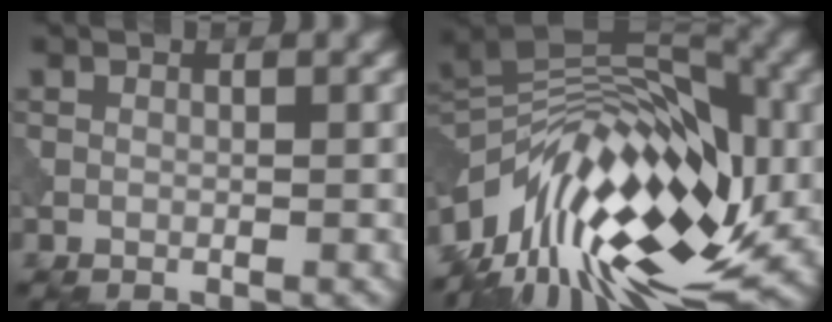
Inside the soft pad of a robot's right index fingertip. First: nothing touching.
{"total": 15.4, "force": [-4.8, 7.6, 12.5], "torque": [-0.206, 0.028, -0.107]}